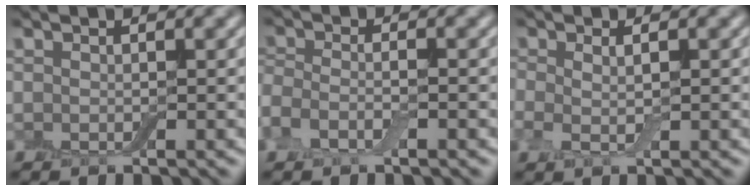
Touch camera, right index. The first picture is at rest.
{"total": 2.3, "force": [-1.3, 0.9, 1.6], "torque": [-0.040, 0.004, -0.038]}
{"total": 1.8, "force": [0.2, 0.6, 1.7], "torque": [-0.039, 0.001, 0.000]}